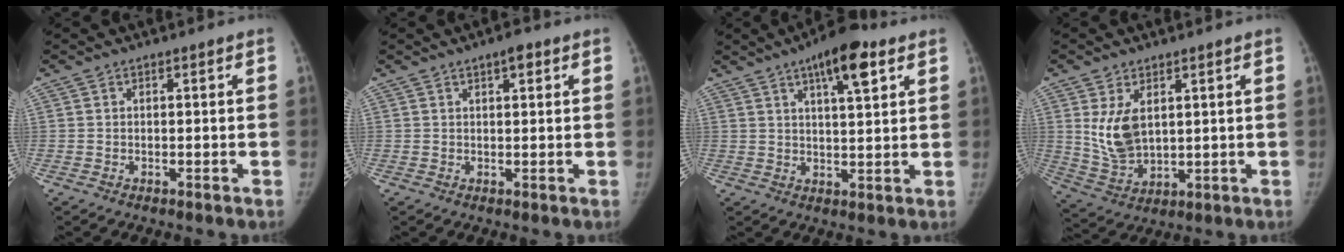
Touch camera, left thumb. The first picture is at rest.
{"total": 2.7, "force": [1.5, 0.9, 2.0], "torque": [-0.023, -0.005, 0.020]}
{"total": 10.2, "force": [5.5, 3.0, 8.1], "torque": [-0.109, -0.018, 0.081]}
{"total": 8.4, "force": [2.6, 5.0, 6.3], "torque": [-0.110, -0.020, 0.066]}